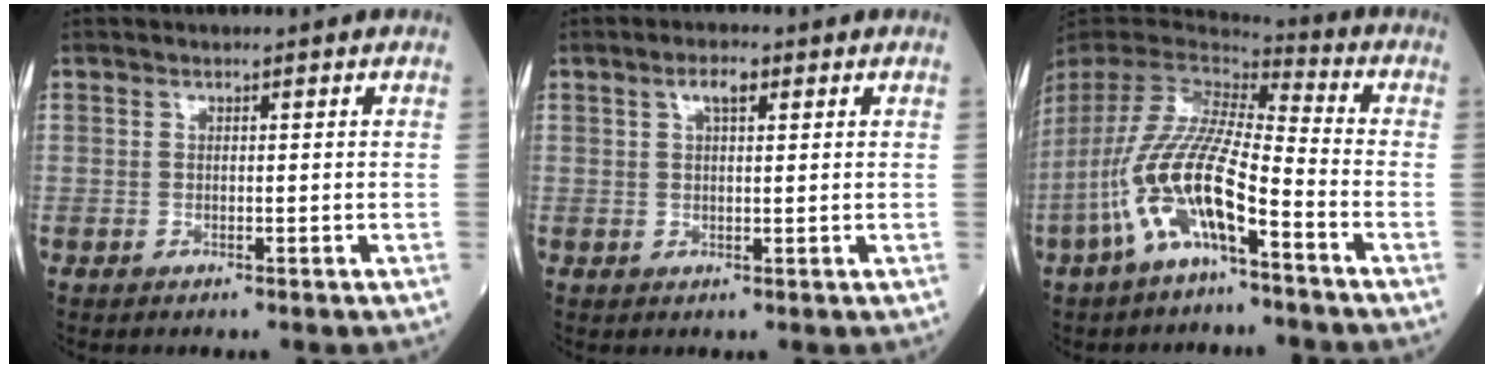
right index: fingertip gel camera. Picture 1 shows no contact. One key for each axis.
{"total": 2.7, "fx": 1.3, "fy": 0.8, "fz": 2.2, "tx": -0.048, "ty": 0.007, "tz": 0.024}
{"total": 15.6, "fx": -7.2, "fy": 3.3, "fz": 13.4, "tx": -0.289, "ty": -0.008, "tz": -0.138}